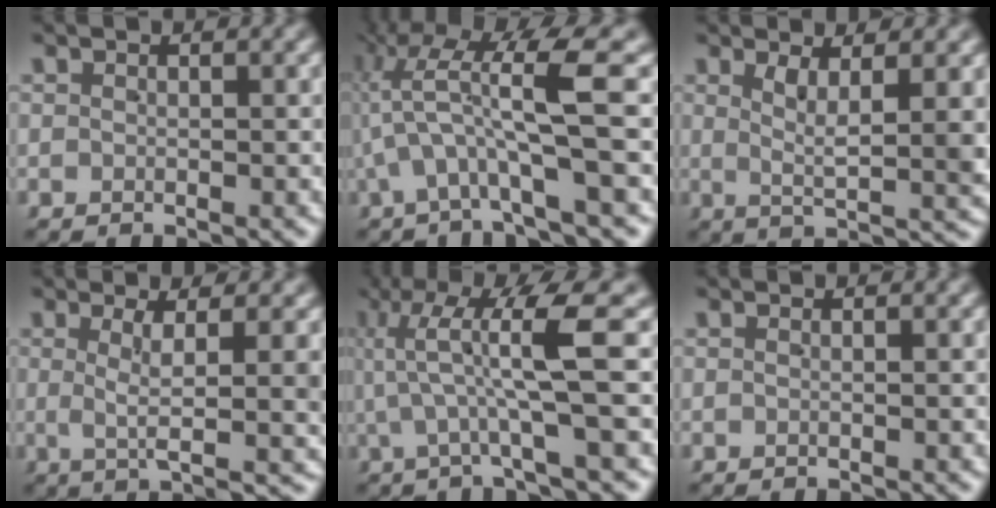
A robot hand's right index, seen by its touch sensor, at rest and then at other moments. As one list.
[{"total": 8.8, "force": [2.2, 4.1, 7.5], "torque": [-0.135, 0.019, 0.026]}, {"total": 4.2, "force": [1.4, 0.2, 3.9], "torque": [-0.058, -0.004, 0.025]}, {"total": 4.7, "force": [1.1, 0.2, 4.5], "torque": [-0.067, -0.006, 0.025]}, {"total": 8.3, "force": [2.7, 2.8, 7.3], "torque": [-0.122, 0.029, 0.030]}, {"total": 0.0}]